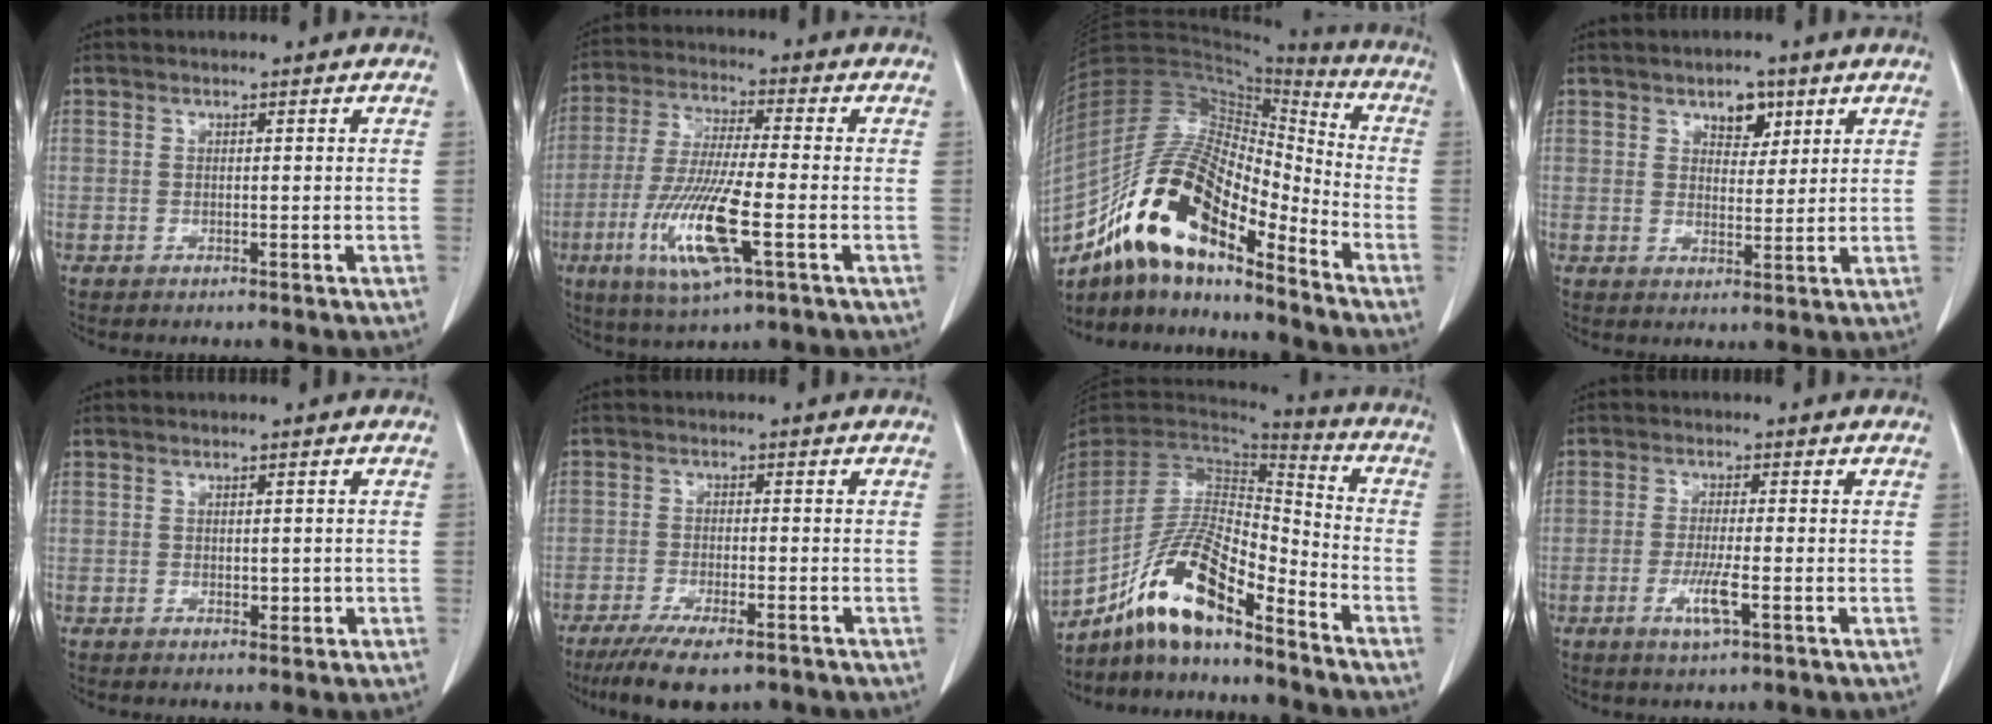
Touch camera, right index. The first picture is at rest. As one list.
[{"total": 13.4, "force": [-4.4, 1.4, 12.5], "torque": [-0.259, -0.023, -0.082]}, {"total": 19.3, "force": [-13.3, 5.8, 12.7], "torque": [-0.248, 0.018, -0.242]}, {"total": 4.2, "force": [2.5, 2.4, 2.4], "torque": [-0.030, 0.001, 0.038]}, {"total": 1.6, "force": [-0.2, 0.9, 1.3], "torque": [-0.016, -0.002, 0.002]}, {"total": 9.4, "force": [-6.9, 2.3, 6.0], "torque": [-0.093, -0.019, -0.107]}, {"total": 15.0, "force": [-10.4, 3.2, 10.3], "torque": [-0.204, 0.007, -0.194]}, {"total": 4.6, "force": [-1.7, 0.2, 4.2], "torque": [-0.084, -0.010, -0.030]}]